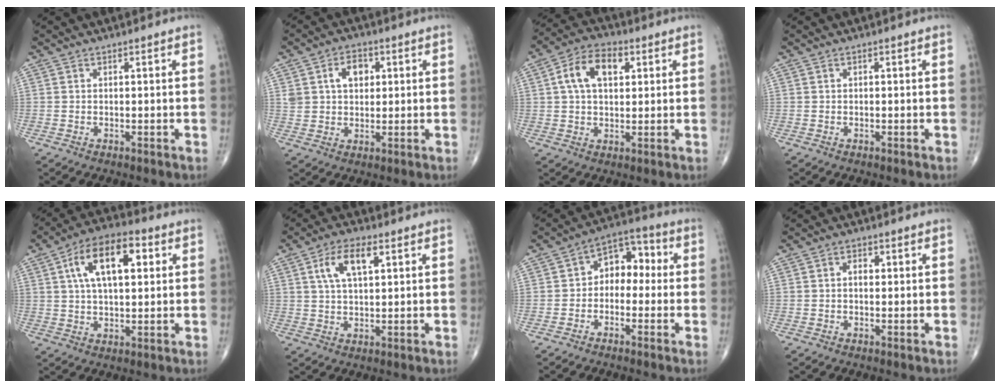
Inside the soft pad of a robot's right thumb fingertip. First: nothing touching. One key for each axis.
{"total": 7.0, "fx": 2.3, "fy": 4.9, "fz": 4.4, "tx": -0.047, "ty": 0.000, "tz": 0.038}
{"total": 9.8, "fx": 2.7, "fy": 5.9, "fz": 7.4, "tx": -0.123, "ty": 0.016, "tz": 0.040}
{"total": 0.0}
{"total": 14.3, "fx": 4.2, "fy": 7.0, "fz": 11.7, "tx": -0.189, "ty": 0.012, "tz": 0.066}
{"total": 7.7, "fx": 2.9, "fy": 3.4, "fz": 6.3, "tx": -0.119, "ty": 0.002, "tz": 0.053}
{"total": 8.4, "fx": -0.2, "fy": 6.0, "fz": 5.9, "tx": -0.049, "ty": 0.040, "tz": -0.022}
{"total": 1.9, "fx": 0.2, "fy": 1.2, "fz": 1.4, "tx": -0.019, "ty": 0.007, "tz": 0.001}